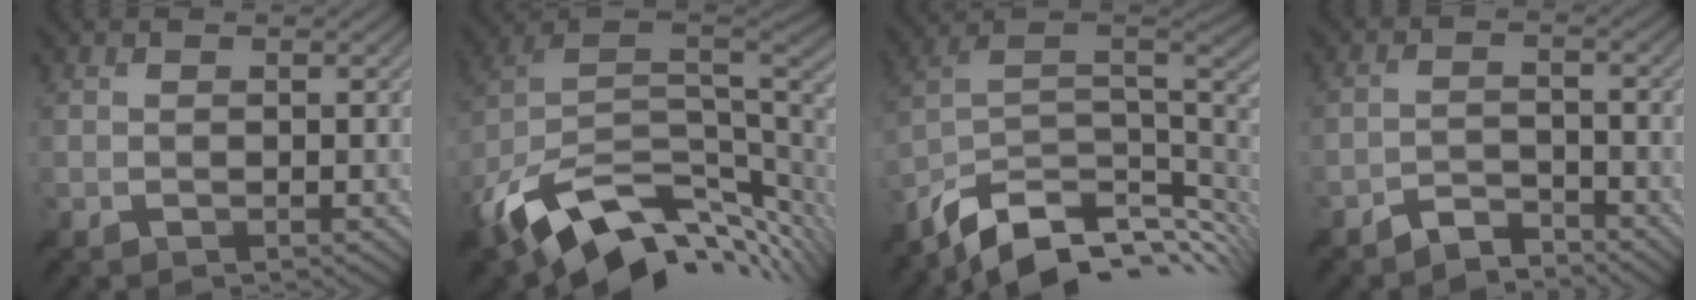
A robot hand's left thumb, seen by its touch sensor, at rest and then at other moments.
{"total": 15.8, "force": [-5.8, 9.0, 11.6], "torque": [-0.247, -0.022, -0.094]}
{"total": 12.4, "force": [-6.7, 6.2, 8.3], "torque": [-0.181, -0.012, -0.112]}
{"total": 3.4, "force": [-3.2, 0.9, 0.8], "torque": [-0.008, 0.000, -0.068]}